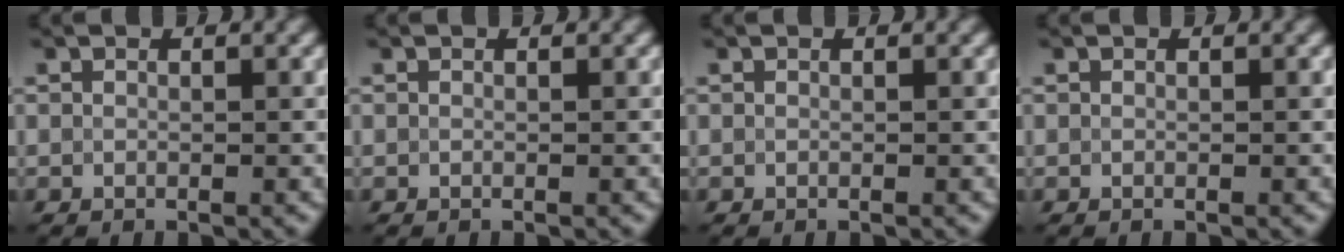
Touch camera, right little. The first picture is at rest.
{"total": 0.0}
{"total": 0.0}
{"total": 0.0}